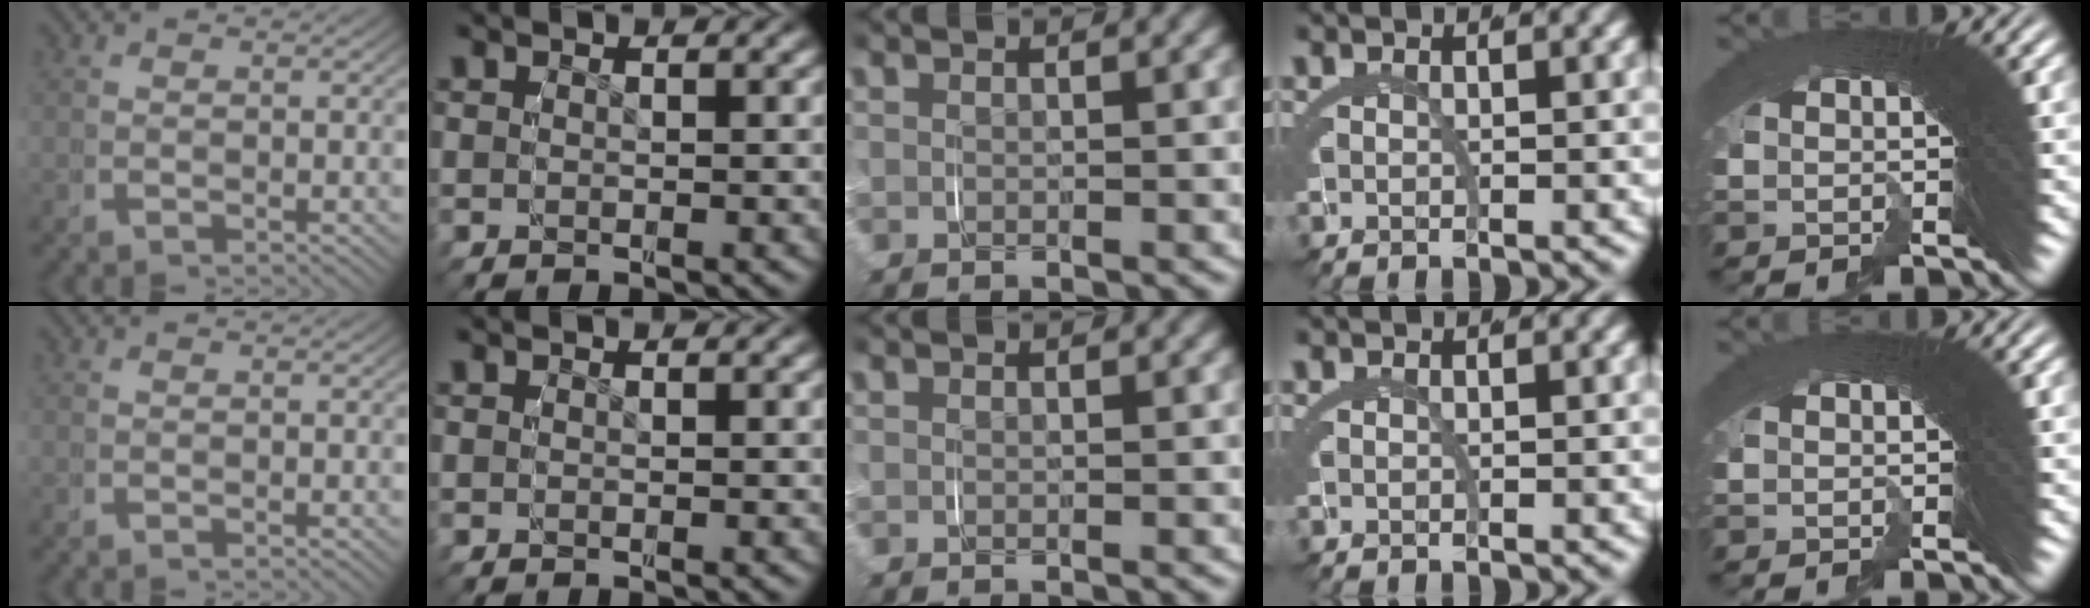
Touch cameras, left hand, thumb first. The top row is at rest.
{}